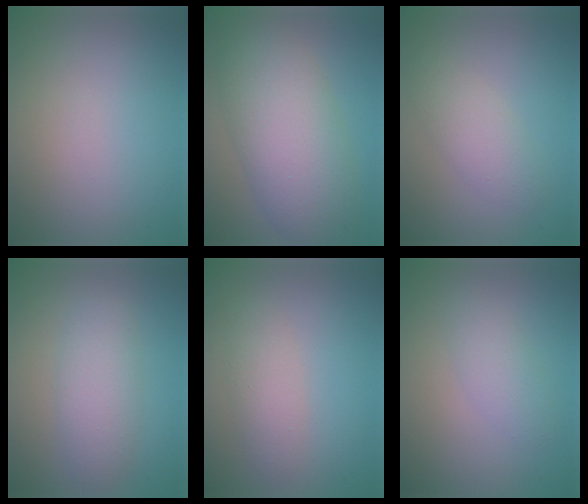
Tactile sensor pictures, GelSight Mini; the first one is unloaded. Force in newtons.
{"total": 8.6, "press": 8.6, "slide": 0.4}
{"total": 2.5, "press": 2.5, "slide": 0.2}
{"total": 3.4, "press": 3.4, "slide": 0.2}
{"total": 2.2, "press": 2.2, "slide": 0.1}
{"total": 2.0, "press": 2.0, "slide": 0.0}